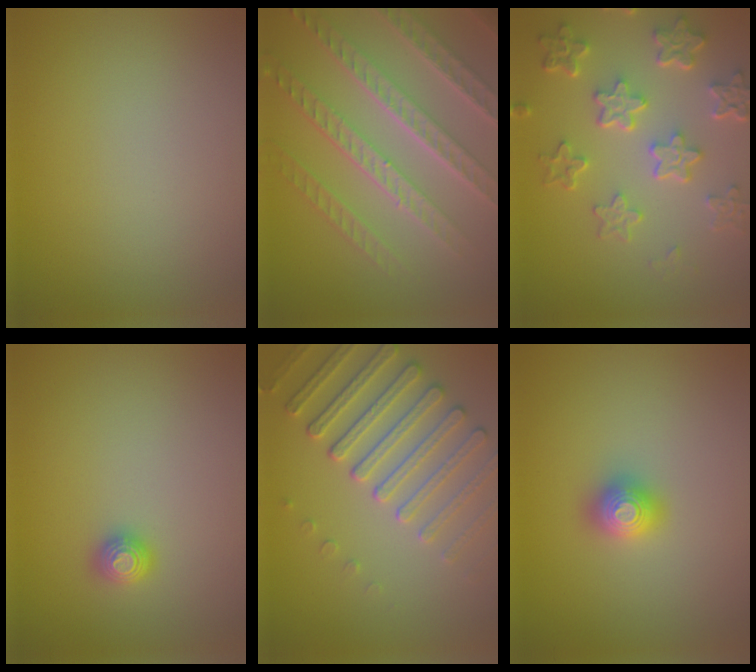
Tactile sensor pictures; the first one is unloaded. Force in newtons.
{"total": 7.8, "press": 5.6, "slide": 5.4}
{"total": 5.9, "press": 4.4, "slide": 3.9}
{"total": 1.1, "press": 1.1, "slide": 0.1}
{"total": 4.9, "press": 4.7, "slide": 1.3}
{"total": 2.0, "press": 2.0, "slide": 0.1}